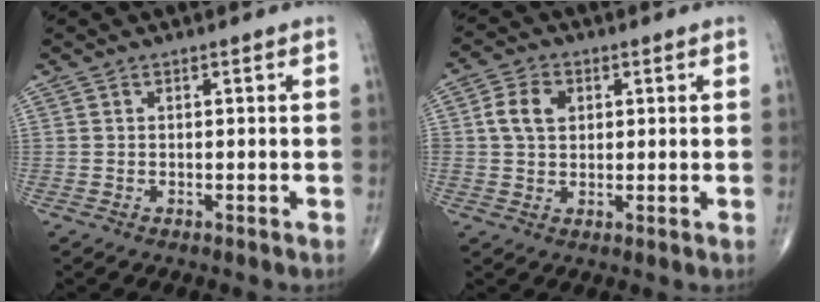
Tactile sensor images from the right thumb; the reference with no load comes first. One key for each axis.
{"total": 5.8, "fx": 1.3, "fy": 4.3, "fz": 3.7, "tx": -0.063, "ty": 0.005, "tz": 0.021}